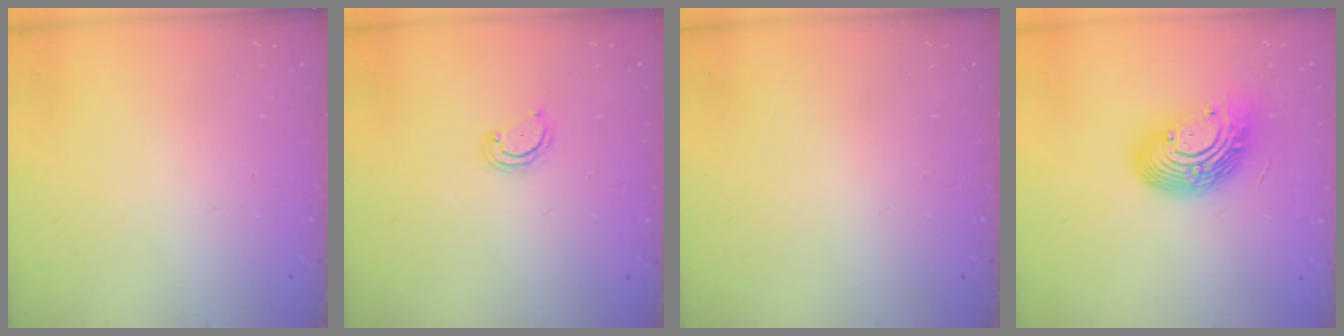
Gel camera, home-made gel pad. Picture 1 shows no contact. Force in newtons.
{"total": 3.1, "press": 3.0, "slide": 0.4}
{"total": 0.0}
{"total": 15.1, "press": 15.1, "slide": 1.4}